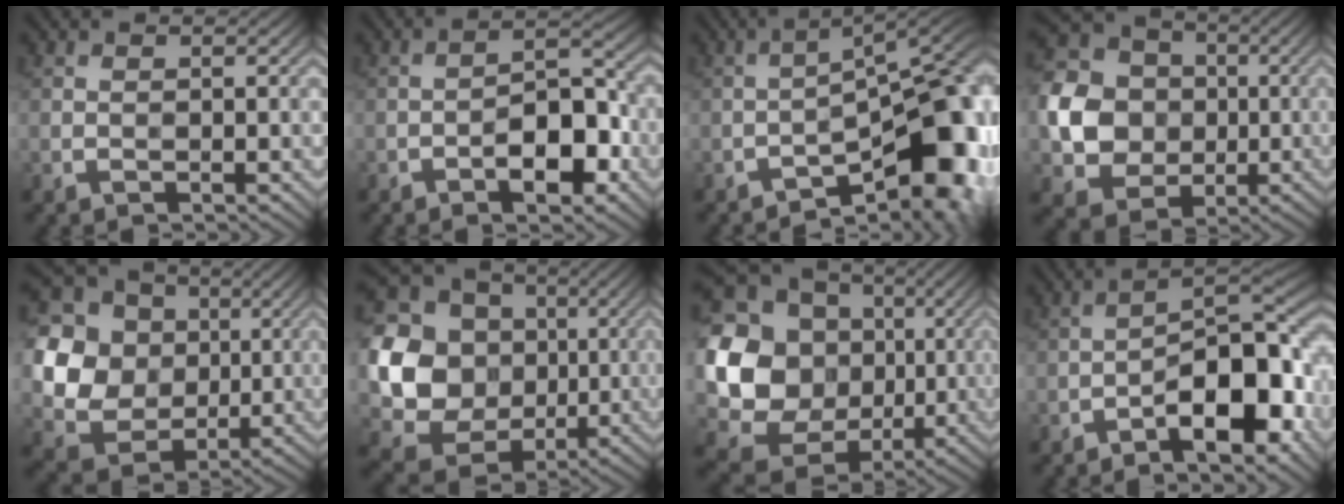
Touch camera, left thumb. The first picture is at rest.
{"total": 7.8, "force": [-3.4, 3.3, 6.2], "torque": [-0.084, 0.014, -0.058]}
{"total": 13.6, "force": [-6.6, 4.5, 11.0], "torque": [-0.141, 0.007, -0.105]}
{"total": 12.1, "force": [-0.6, 10.4, 6.1], "torque": [-0.171, -0.001, -0.025]}
{"total": 16.2, "force": [3.0, 14.3, 7.0], "torque": [-0.257, 0.035, 0.059]}
{"total": 19.7, "force": [1.1, 17.8, 8.2], "torque": [-0.250, -0.009, 0.017]}
{"total": 21.8, "force": [1.9, 19.5, 9.5], "torque": [-0.258, -0.013, 0.034]}
{"total": 12.7, "force": [-5.5, 4.6, 10.4], "torque": [-0.137, 0.013, -0.097]}